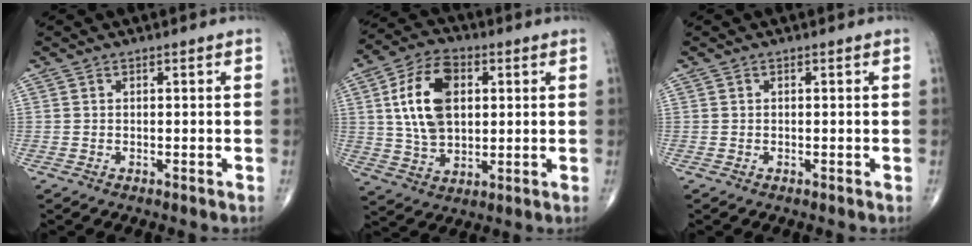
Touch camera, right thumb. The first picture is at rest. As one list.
[{"total": 14.2, "force": [2.9, 8.8, 10.8], "torque": [-0.183, 0.002, 0.052]}, {"total": 0.0}]